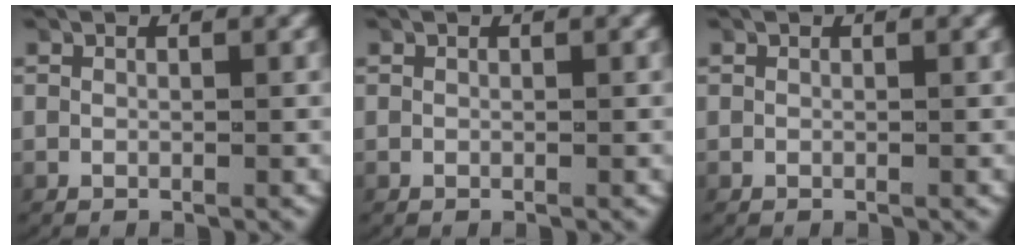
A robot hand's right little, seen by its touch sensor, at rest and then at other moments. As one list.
[{"total": 0.0}, {"total": 0.0}]